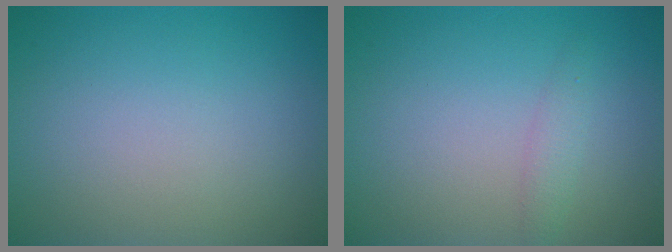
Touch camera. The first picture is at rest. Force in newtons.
{"total": 1.3, "press": 1.3, "slide": 0.0}